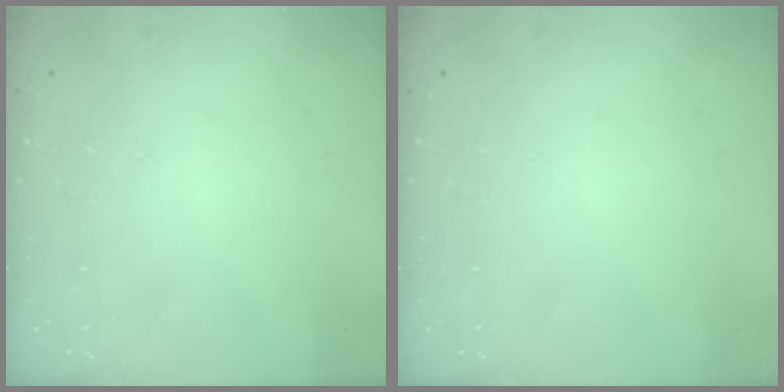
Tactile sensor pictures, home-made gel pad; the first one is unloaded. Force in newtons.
{"total": 0.0}